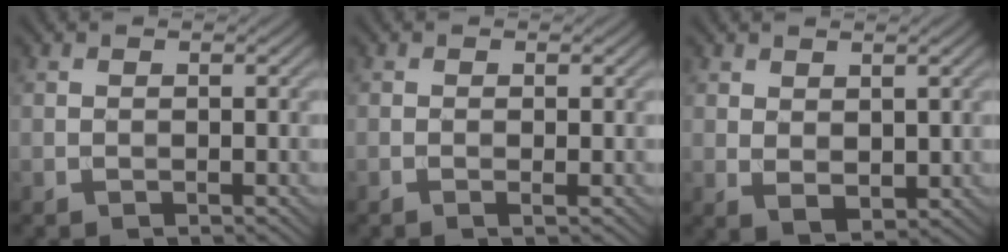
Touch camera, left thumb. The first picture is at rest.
{"total": 0.7, "force": [-0.2, 0.0, 0.7], "torque": [-0.014, -0.001, -0.006]}
{"total": 2.6, "force": [1.1, 1.6, 1.7], "torque": [-0.036, -0.009, 0.028]}